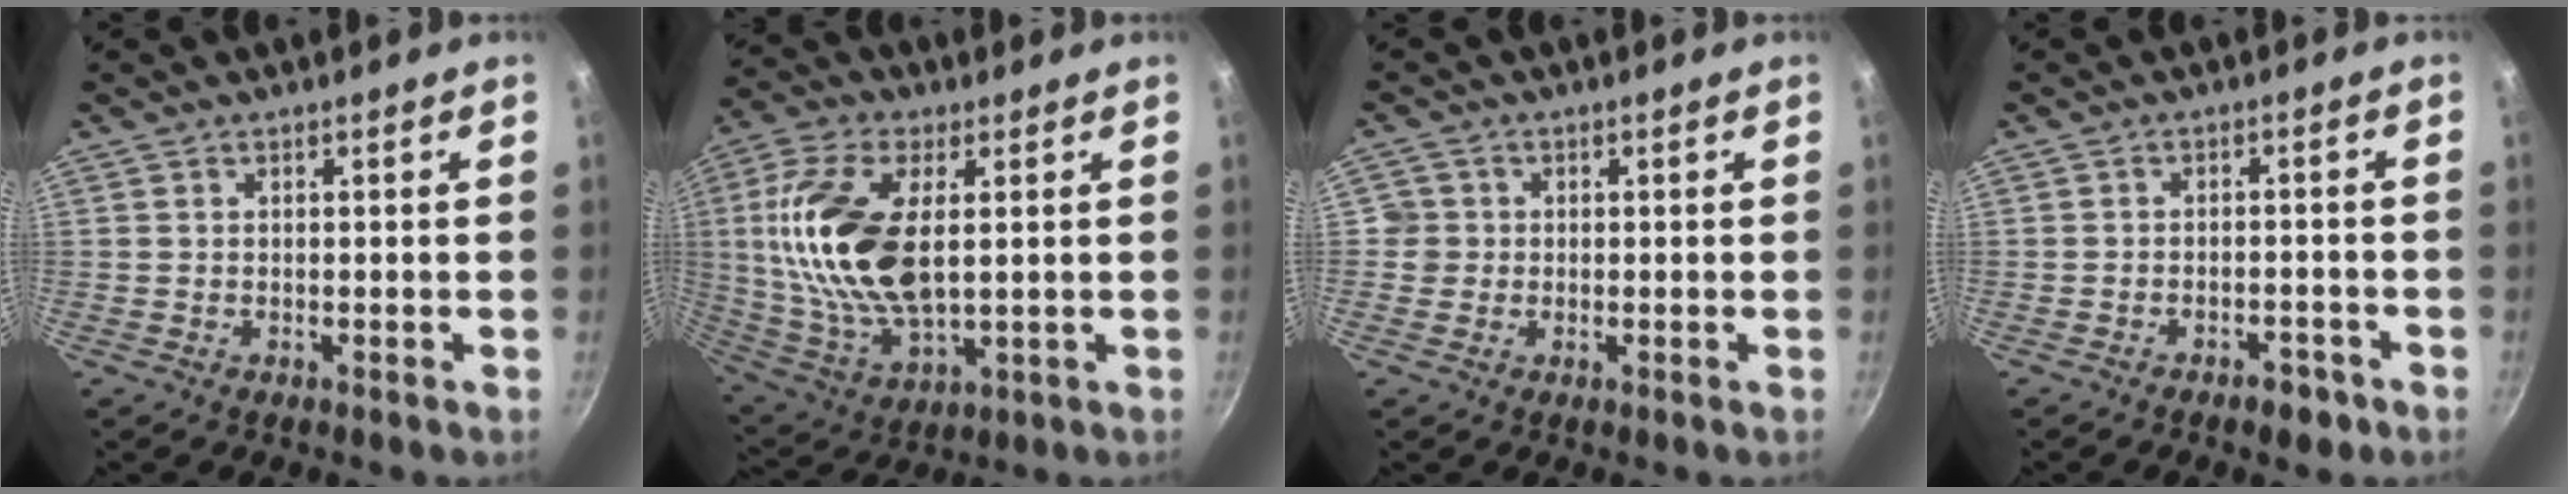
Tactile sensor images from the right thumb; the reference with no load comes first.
{"total": 20.1, "force": [2.5, 10.0, 17.2], "torque": [-0.361, -0.010, 0.053]}
{"total": 2.8, "force": [0.1, 2.8, 0.1], "torque": [0.022, 0.008, -0.002]}
{"total": 3.9, "force": [-2.6, 1.8, 2.3], "torque": [-0.025, 0.015, -0.037]}